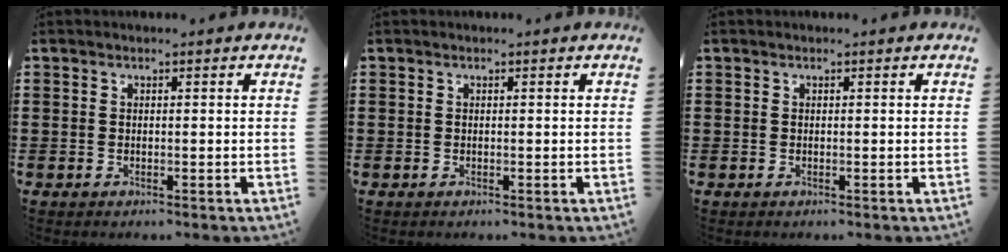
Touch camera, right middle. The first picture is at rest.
{"total": 0.0}
{"total": 0.0}